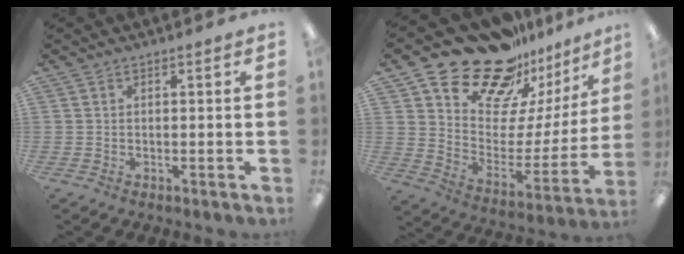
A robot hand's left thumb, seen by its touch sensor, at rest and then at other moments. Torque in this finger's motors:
{"motor_torque": [0.84, 0.63, 1.17, -1.60, 0.23]}